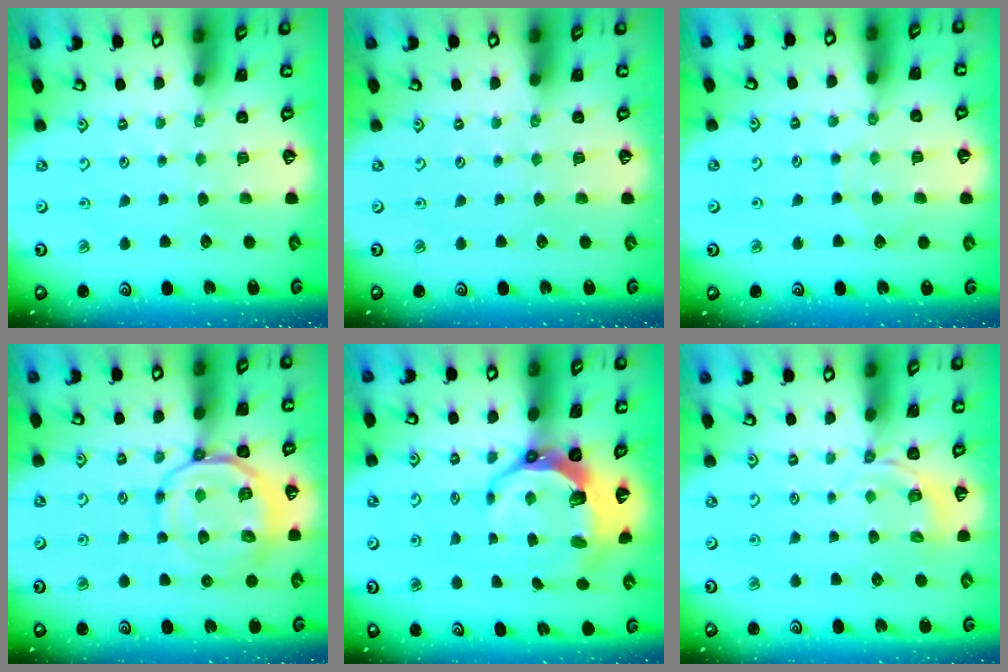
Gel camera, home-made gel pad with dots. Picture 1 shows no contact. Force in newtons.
{"total": 0.0}
{"total": 4.7, "press": 4.6, "slide": 0.6}
{"total": 12.6, "press": 12.5, "slide": 1.8}
{"total": 10.7, "press": 9.4, "slide": 5.1}
{"total": 2.8, "press": 2.1, "slide": 1.8}